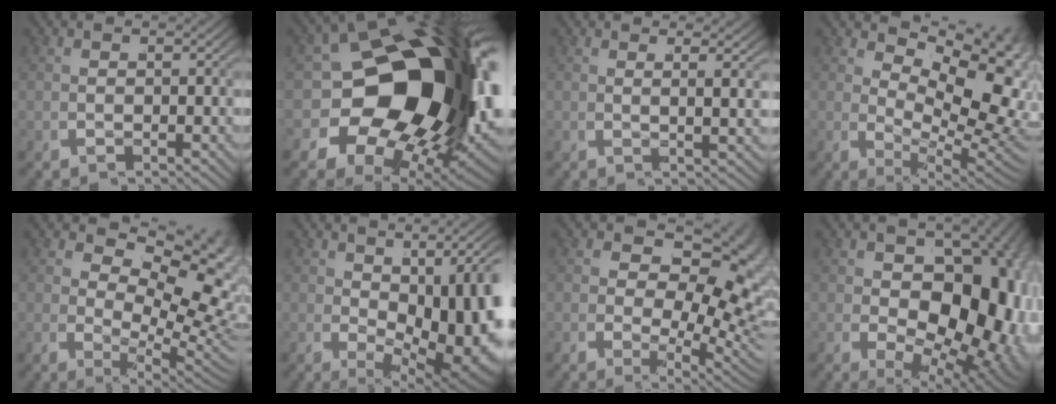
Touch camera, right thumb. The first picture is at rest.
{"total": 28.4, "force": [0.9, 16.6, 23.0], "torque": [-0.357, -0.051, 0.032]}
{"total": 1.8, "force": [1.3, -0.7, 1.0], "torque": [-0.018, 0.007, 0.023]}
{"total": 12.1, "force": [2.9, 6.5, 9.7], "torque": [-0.127, -0.017, 0.056]}
{"total": 8.6, "force": [1.9, 4.7, 6.9], "torque": [-0.095, -0.027, 0.044]}
{"total": 10.9, "force": [-0.5, 5.4, 9.5], "torque": [-0.136, -0.028, 0.024]}
{"total": 9.2, "force": [0.4, 5.5, 7.4], "torque": [-0.102, -0.034, 0.018]}
{"total": 16.6, "force": [-1.0, 10.6, 12.7], "torque": [-0.211, -0.070, 0.024]}